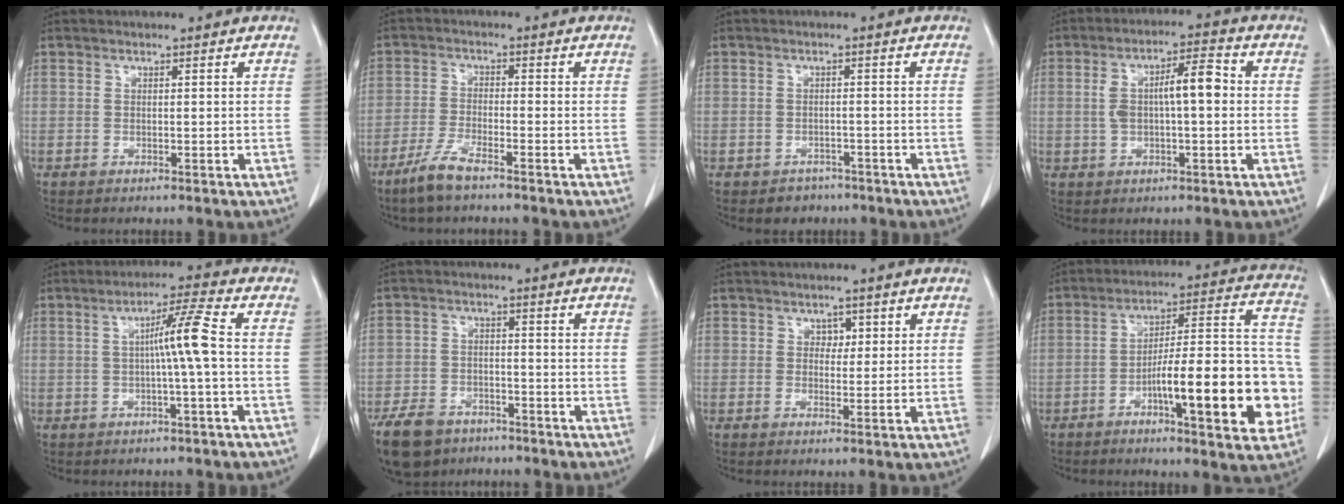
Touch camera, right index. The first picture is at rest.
{"total": 4.8, "force": [-3.7, 0.6, 3.0], "torque": [-0.069, -0.007, -0.074]}
{"total": 2.8, "force": [-1.8, 2.1, 0.1], "torque": [-0.005, 0.011, -0.024]}
{"total": 7.9, "force": [0.6, 2.2, 7.6], "torque": [-0.144, 0.027, 0.010]}
{"total": 6.2, "force": [0.0, -1.0, 6.1], "torque": [-0.105, 0.012, 0.001]}
{"total": 9.0, "force": [-6.5, 5.5, 3.2], "torque": [-0.069, -0.001, -0.107]}
{"total": 2.1, "force": [0.8, 1.6, 1.1], "torque": [-0.011, 0.000, 0.011]}
{"total": 19.7, "force": [-6.0, 3.7, 18.3], "torque": [-0.227, 0.029, -0.081]}